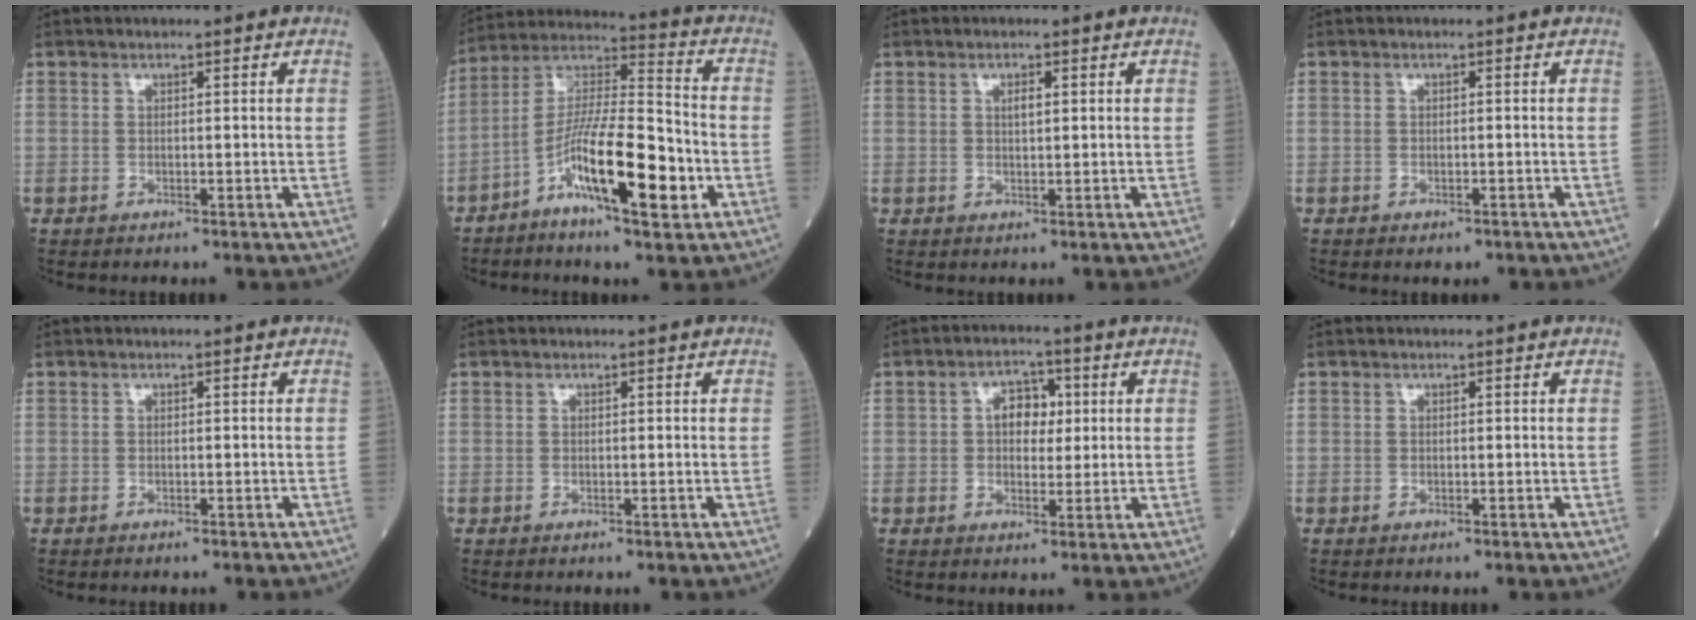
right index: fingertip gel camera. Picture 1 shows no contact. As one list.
[{"total": 14.6, "force": [-5.8, 2.8, 13.1], "torque": [-0.245, 0.002, -0.104]}, {"total": 1.4, "force": [0.5, 0.5, 1.2], "torque": [-0.018, 0.001, 0.007]}, {"total": 1.8, "force": [-1.4, 0.8, 0.8], "torque": [-0.011, -0.001, -0.013]}, {"total": 0.8, "force": [-0.7, 0.2, 0.3], "torque": [-0.007, -0.002, -0.009]}, {"total": 0.0}, {"total": 4.9, "force": [0.8, 3.2, 3.5], "torque": [-0.050, 0.016, 0.012]}, {"total": 0.0}]